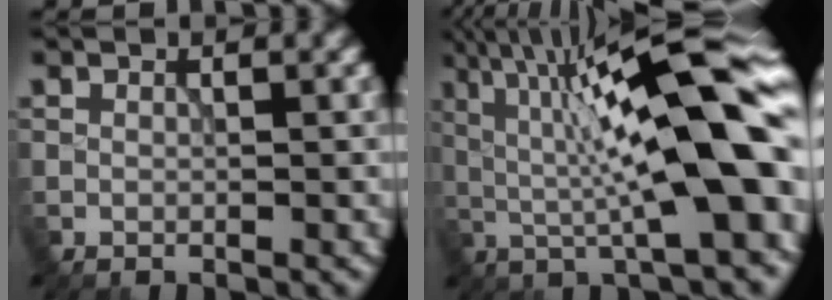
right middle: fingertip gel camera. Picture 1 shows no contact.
{"total": 15.3, "force": [0.6, 3.5, 14.9], "torque": [-0.208, 0.033, -0.006]}